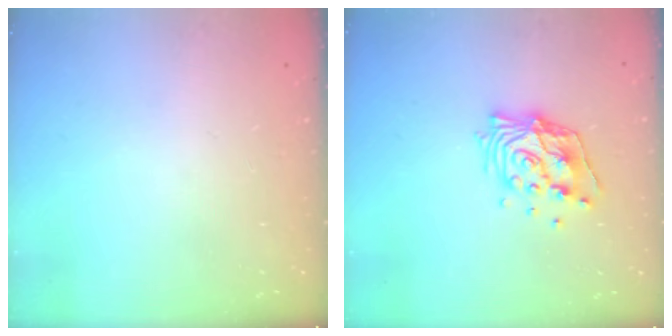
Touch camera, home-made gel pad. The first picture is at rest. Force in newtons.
{"total": 13.4, "press": 13.4, "slide": 1.1}